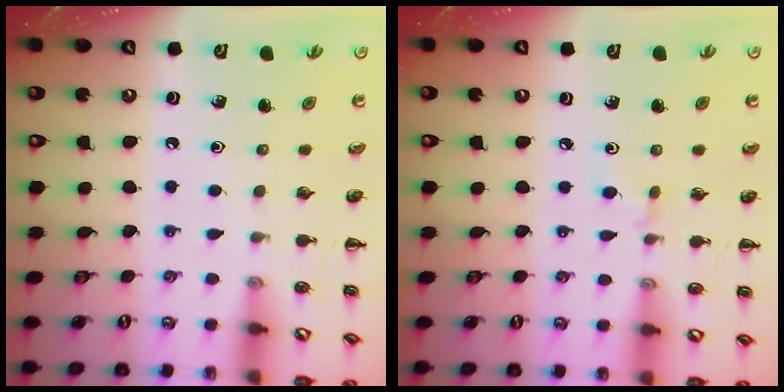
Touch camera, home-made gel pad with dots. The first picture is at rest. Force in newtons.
{"total": 2.8, "press": 2.6, "slide": 1.1}